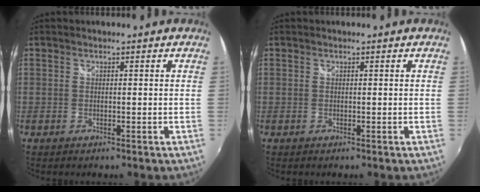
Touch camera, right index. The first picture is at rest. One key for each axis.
{"total": 0.0}